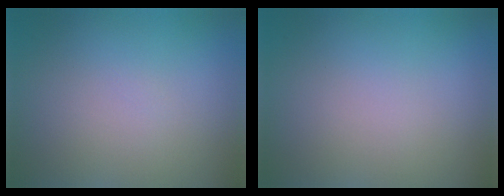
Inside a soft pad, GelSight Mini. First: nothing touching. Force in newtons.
{"total": 0.0}